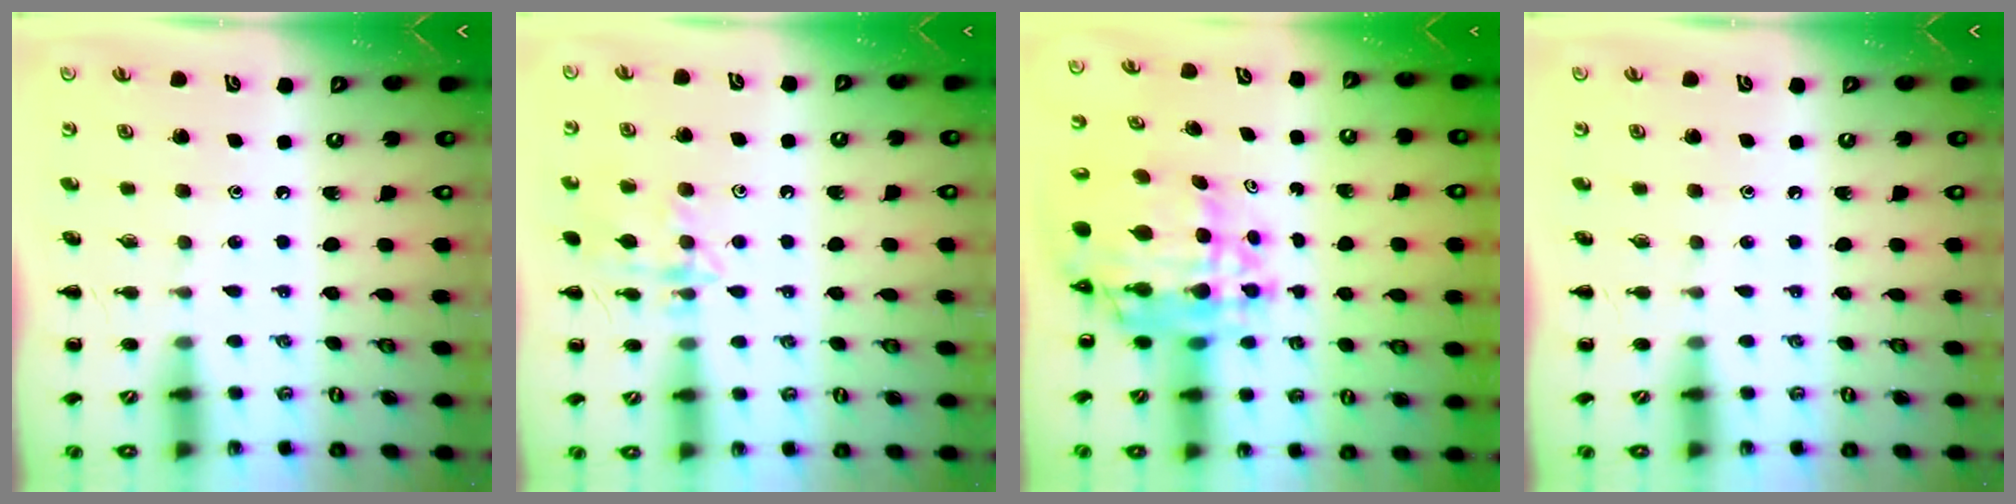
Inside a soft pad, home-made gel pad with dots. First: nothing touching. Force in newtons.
{"total": 12.2, "press": 12.2, "slide": 0.6}
{"total": 12.0, "press": 11.4, "slide": 3.8}
{"total": 0.0}